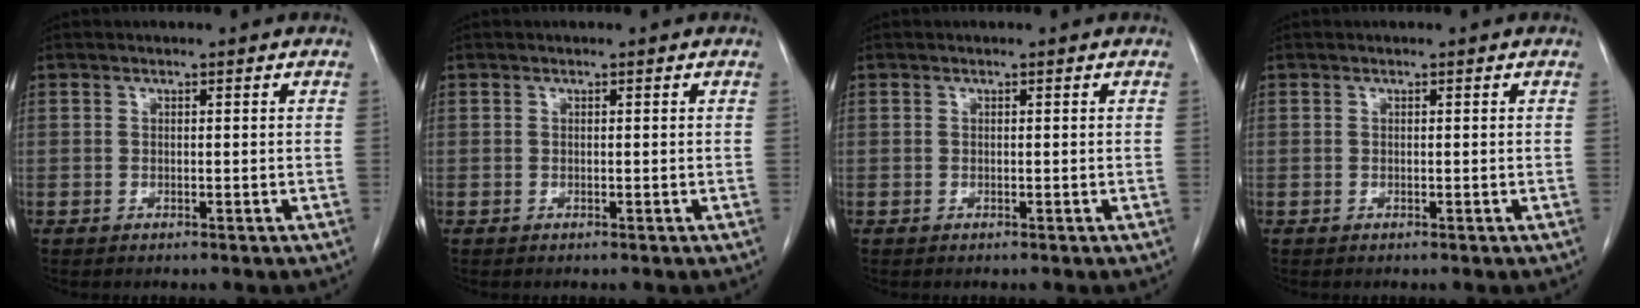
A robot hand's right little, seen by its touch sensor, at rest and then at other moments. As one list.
[{"total": 0.0}, {"total": 0.0}, {"total": 0.0}]